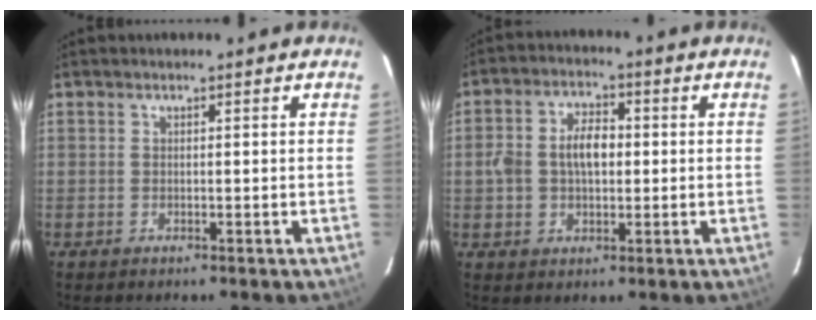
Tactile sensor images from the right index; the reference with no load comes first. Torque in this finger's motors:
{"motor_torque": [0.21, 0.05, 0.19, 0.09]}